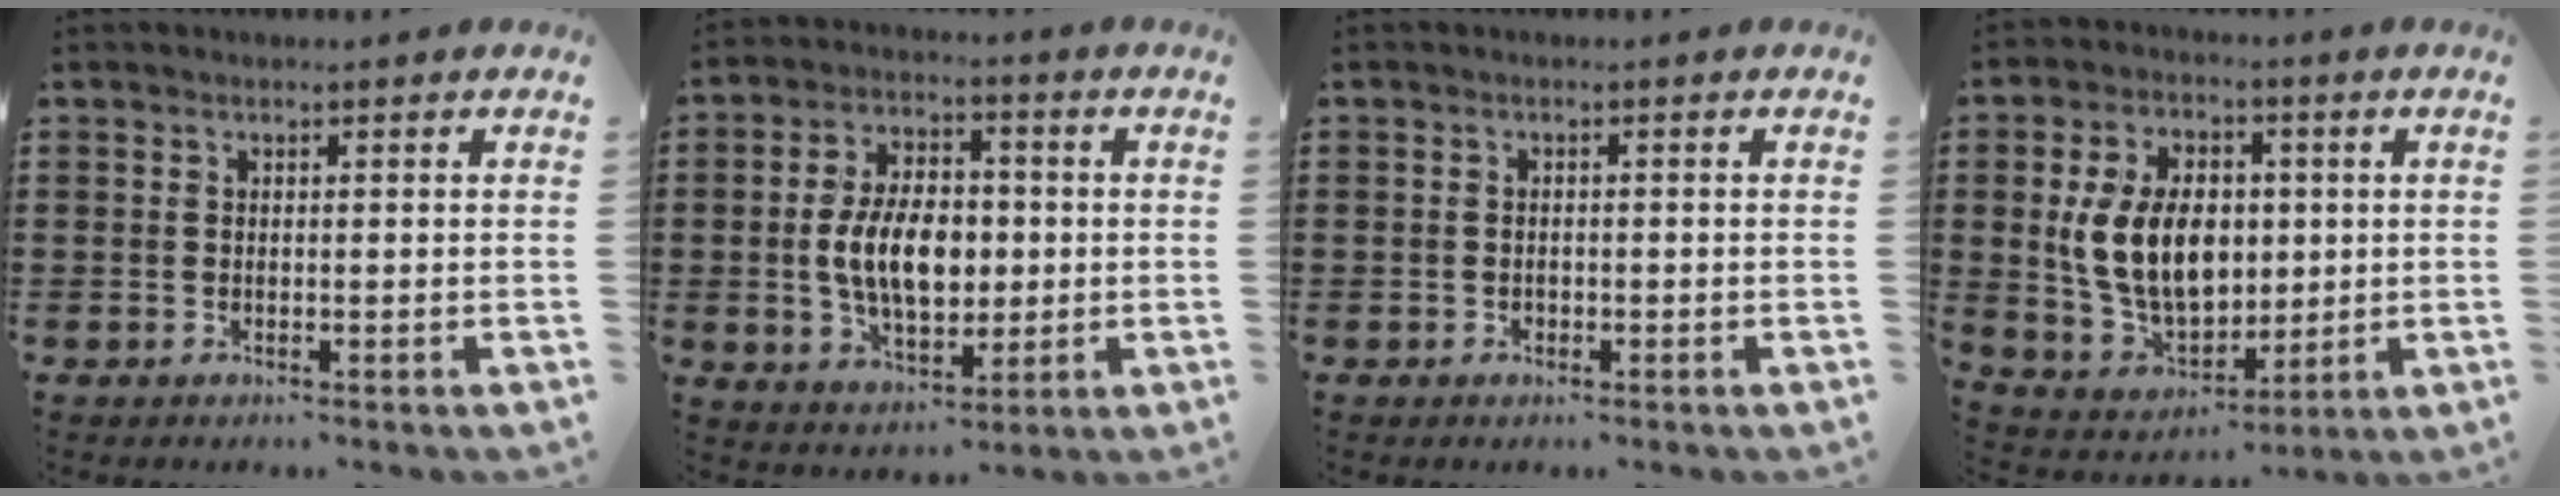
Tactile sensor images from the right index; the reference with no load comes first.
{"total": 9.5, "force": [-0.4, 5.8, 7.5], "torque": [-0.152, 0.003, -0.013]}
{"total": 0.6, "force": [-0.4, 0.4, 0.3], "torque": [-0.008, -0.002, -0.007]}
{"total": 12.1, "force": [1.2, 8.3, 8.7], "torque": [-0.200, 0.013, 0.021]}